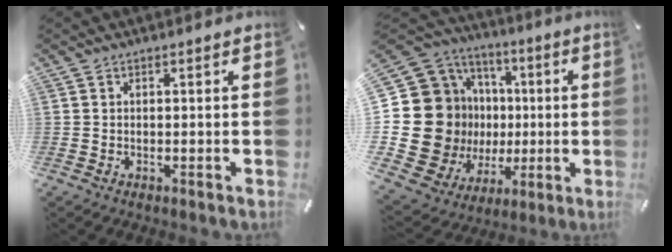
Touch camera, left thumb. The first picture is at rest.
{"total": 23.5, "force": [0.6, 19.6, 12.9], "torque": [-0.270, -0.031, 0.053]}